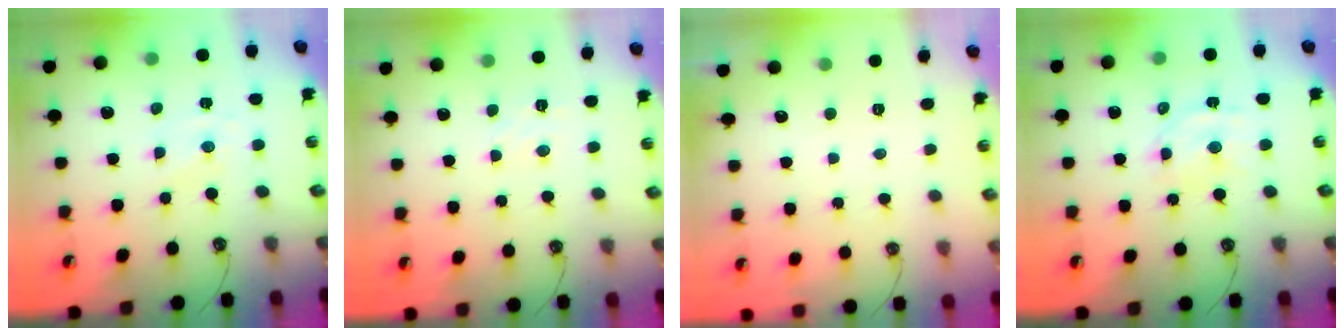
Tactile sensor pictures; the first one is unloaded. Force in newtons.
{"total": 4.8, "press": 4.8, "slide": 0.7}
{"total": 0.0}
{"total": 8.2, "press": 8.1, "slide": 1.2}